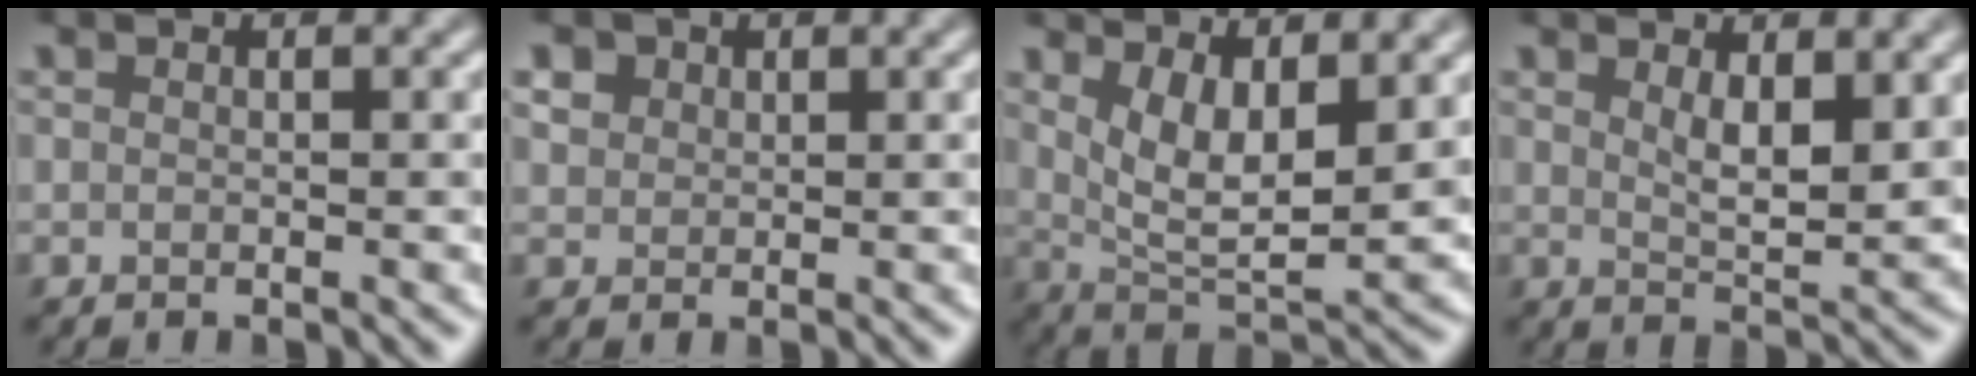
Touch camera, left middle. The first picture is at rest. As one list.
[{"total": 2.1, "force": [1.2, 1.6, 0.7], "torque": [-0.019, 0.000, 0.024]}, {"total": 6.4, "force": [2.6, 2.3, 5.4], "torque": [-0.102, -0.018, 0.053]}, {"total": 3.5, "force": [1.5, 1.0, 3.0], "torque": [-0.054, -0.009, 0.031]}]